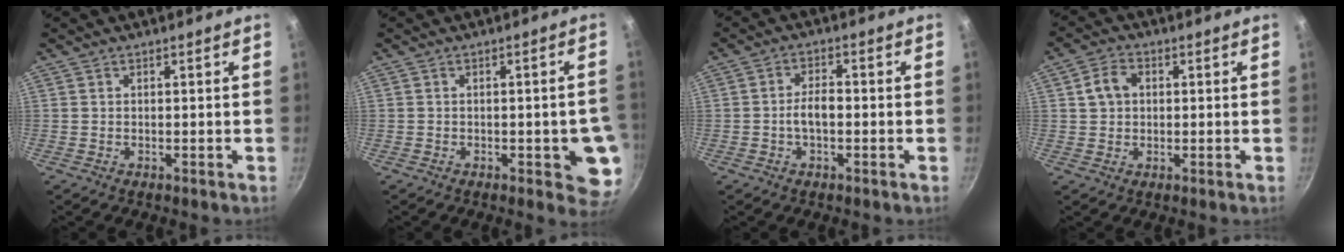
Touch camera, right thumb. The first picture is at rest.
{"total": 8.5, "force": [-1.8, 3.2, 7.7], "torque": [-0.057, 0.005, -0.020]}
{"total": 4.2, "force": [-0.9, 2.1, 3.4], "torque": [-0.056, 0.021, -0.018]}
{"total": 4.9, "force": [0.8, 3.9, 2.9], "torque": [-0.037, 0.011, 0.008]}